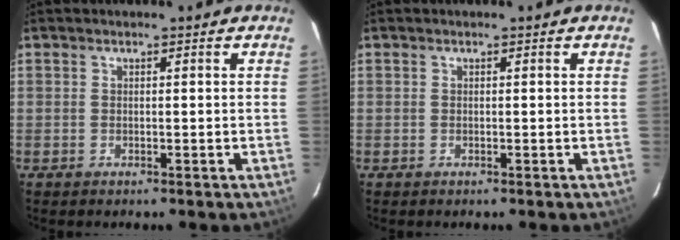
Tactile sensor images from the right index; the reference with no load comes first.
{"total": 0.0}